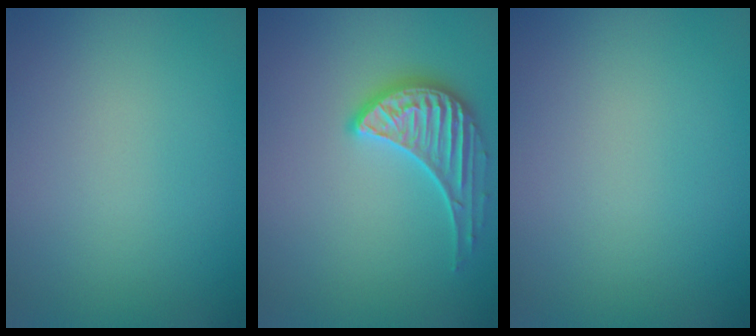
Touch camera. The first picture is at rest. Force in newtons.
{"total": 3.3, "press": 3.1, "slide": 1.2}
{"total": 0.0}